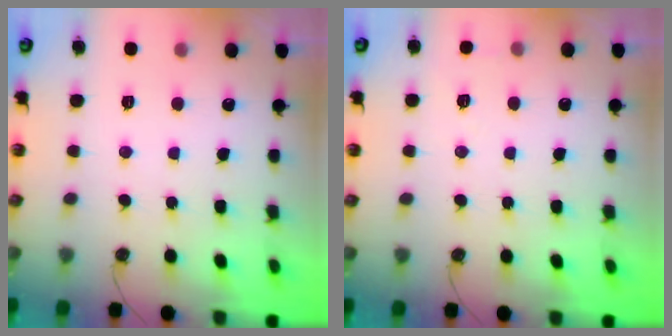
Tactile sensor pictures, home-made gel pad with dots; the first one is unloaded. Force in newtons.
{"total": 3.9, "press": 2.5, "slide": 3.0}